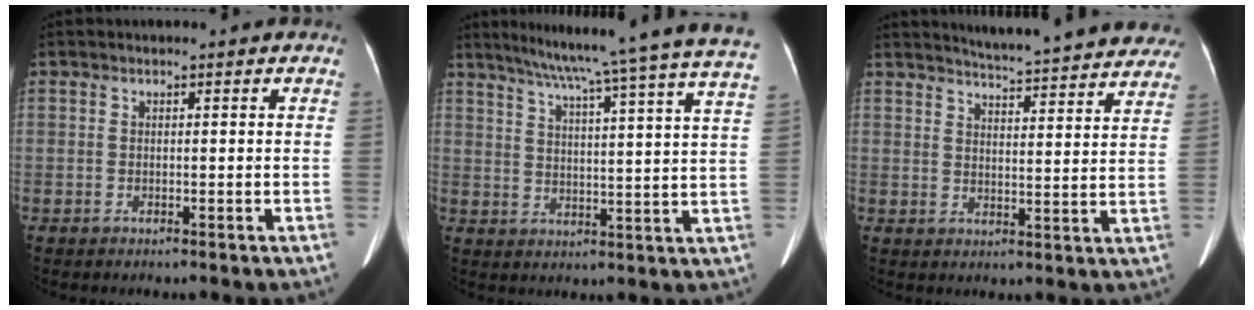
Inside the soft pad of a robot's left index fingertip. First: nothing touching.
{"total": 25.9, "force": [22.2, -1.6, 13.3], "torque": [-0.212, -0.042, 0.277]}
{"total": 20.9, "force": [19.3, 2.5, 7.5], "torque": [-0.099, -0.031, 0.230]}